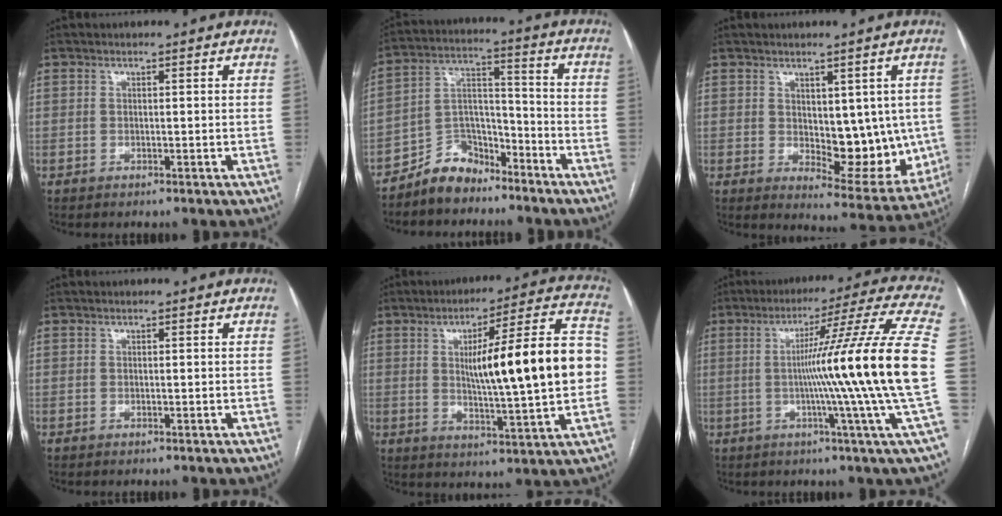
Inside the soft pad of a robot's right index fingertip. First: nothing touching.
{"total": 8.3, "force": [-6.8, 4.2, 2.0], "torque": [-0.036, 0.033, -0.125]}
{"total": 10.9, "force": [0.4, 5.7, 9.3], "torque": [-0.101, -0.007, 0.023]}
{"total": 0.0}
{"total": 18.6, "force": [0.9, 1.3, 18.6], "torque": [-0.277, 0.017, 0.012]}
{"total": 19.6, "force": [-1.0, -3.8, 19.2], "torque": [-0.270, -0.013, -0.033]}